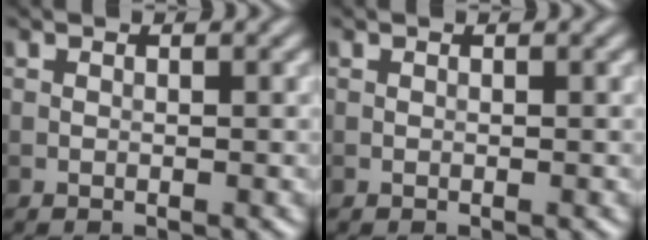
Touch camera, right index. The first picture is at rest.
{"total": 0.0}